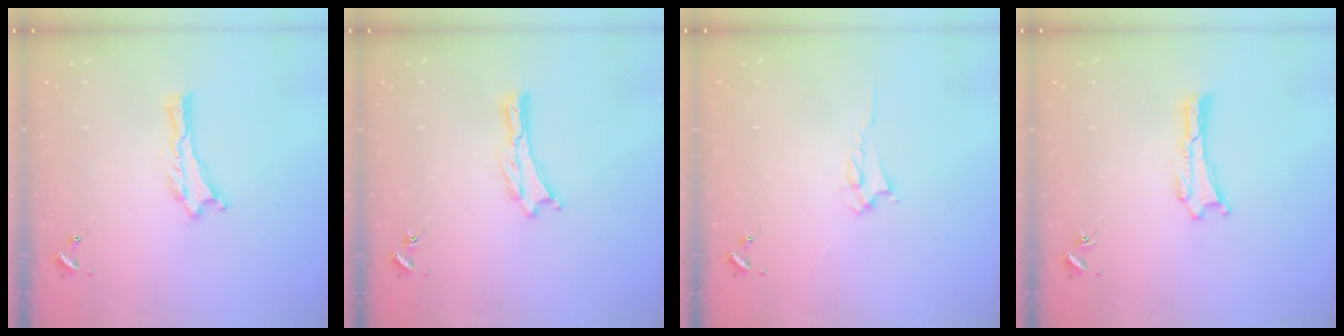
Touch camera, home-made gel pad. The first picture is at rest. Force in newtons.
{"total": 0.0}
{"total": 2.0, "press": 1.9, "slide": 0.3}
{"total": 0.0}